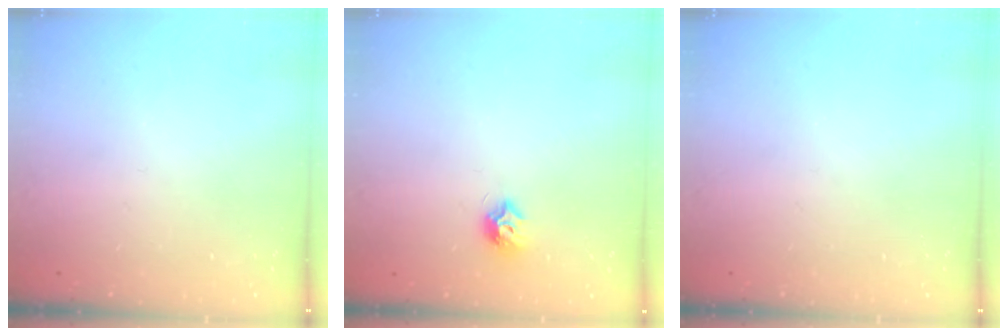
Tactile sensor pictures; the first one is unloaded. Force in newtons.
{"total": 7.3, "press": 7.2, "slide": 0.9}
{"total": 0.0}